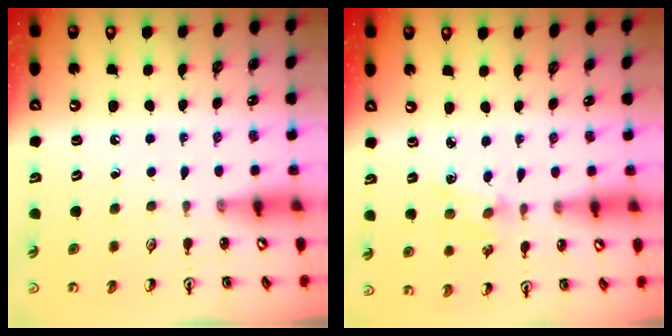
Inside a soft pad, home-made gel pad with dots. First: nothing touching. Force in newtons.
{"total": 2.5, "press": 2.4, "slide": 0.4}